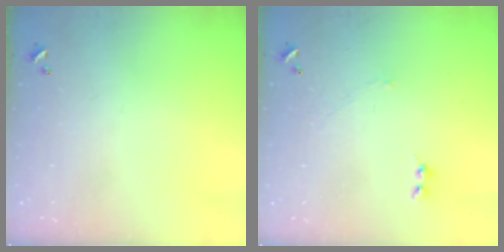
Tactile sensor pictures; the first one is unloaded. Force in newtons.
{"total": 2.6, "press": 2.6, "slide": 0.6}